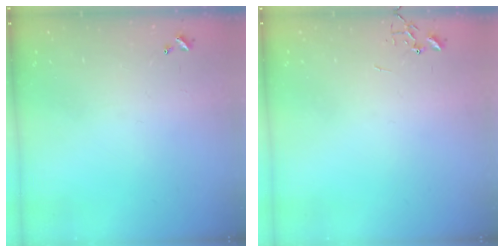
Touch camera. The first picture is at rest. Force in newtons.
{"total": 0.0}